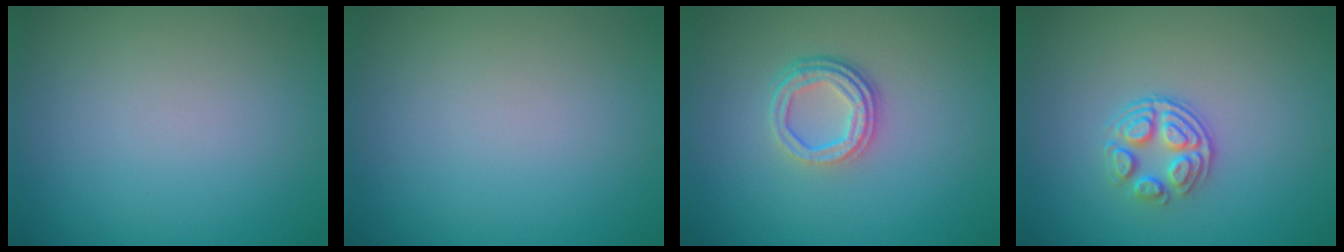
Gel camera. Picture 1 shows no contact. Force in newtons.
{"total": 0.0}
{"total": 3.5, "press": 2.6, "slide": 2.3}
{"total": 3.1, "press": 2.6, "slide": 1.8}